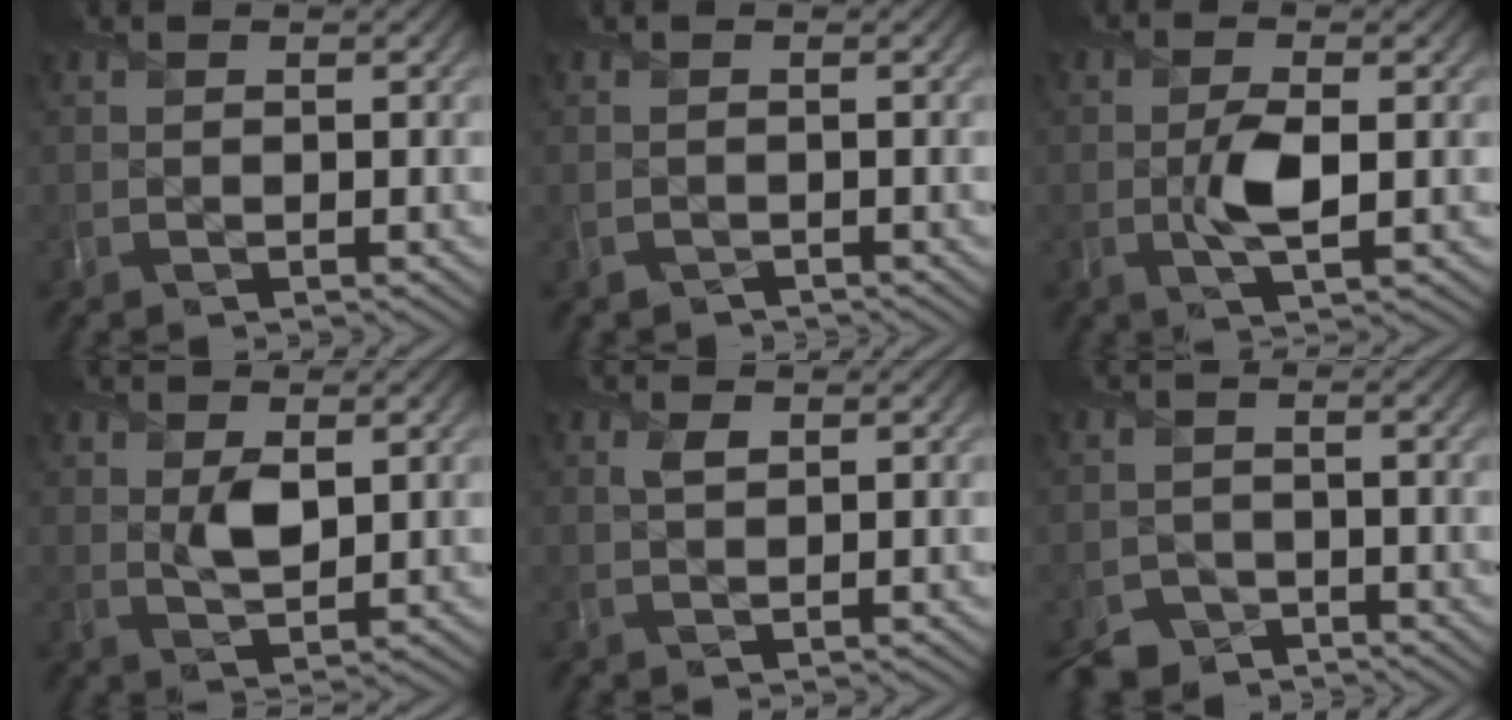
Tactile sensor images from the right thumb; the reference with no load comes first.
{"total": 1.0, "force": [-0.9, 0.5, -0.1], "torque": [0.002, -0.005, -0.020]}
{"total": 4.4, "force": [-0.4, 1.9, 4.0], "torque": [-0.084, -0.002, -0.008]}
{"total": 3.4, "force": [1.0, 1.9, 2.6], "torque": [-0.056, -0.006, 0.023]}
{"total": 1.4, "force": [0.6, 0.7, 1.0], "torque": [-0.025, -0.002, 0.014]}
{"total": 3.6, "force": [-3.0, 1.9, 0.5], "torque": [-0.005, -0.007, -0.060]}